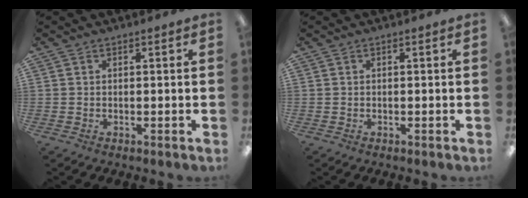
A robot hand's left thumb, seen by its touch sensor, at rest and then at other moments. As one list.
[{"total": 0.0}]